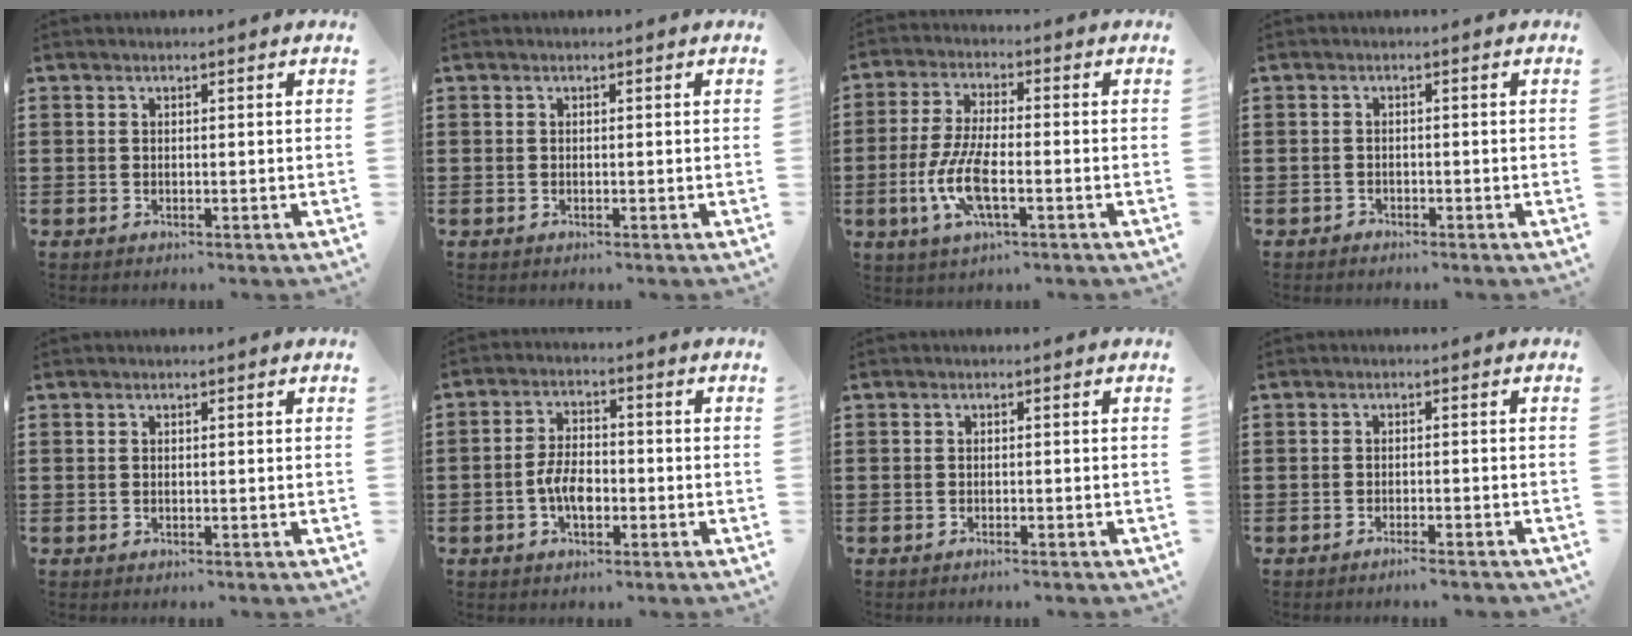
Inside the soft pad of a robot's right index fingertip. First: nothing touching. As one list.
[{"total": 0.0}, {"total": 8.3, "force": [-2.7, 2.6, 7.4], "torque": [-0.169, -0.015, -0.055]}, {"total": 1.0, "force": [-0.9, 0.3, -0.1], "torque": [0.000, 0.004, -0.021]}, {"total": 0.0}, {"total": 5.2, "force": [-1.7, 2.7, 4.1], "torque": [-0.090, 0.002, -0.035]}, {"total": 0.7, "force": [-0.7, 0.0, 0.1], "torque": [-0.004, -0.001, -0.014]}, {"total": 1.6, "force": [-1.5, 0.0, 0.7], "torque": [-0.013, 0.000, -0.027]}]